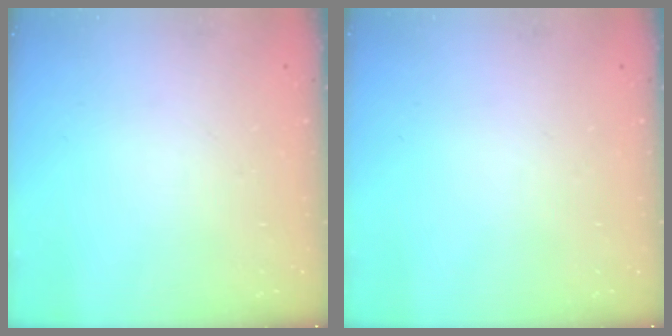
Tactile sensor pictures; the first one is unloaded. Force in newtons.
{"total": 0.0}